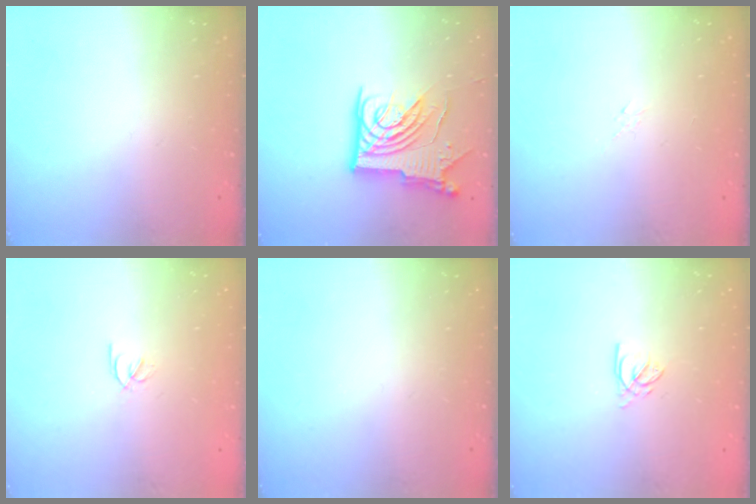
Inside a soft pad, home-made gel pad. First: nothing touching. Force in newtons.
{"total": 14.4, "press": 14.3, "slide": 1.7}
{"total": 1.3, "press": 1.3, "slide": 0.1}
{"total": 2.1, "press": 2.1, "slide": 0.4}
{"total": 0.0}
{"total": 2.3, "press": 2.3, "slide": 0.3}